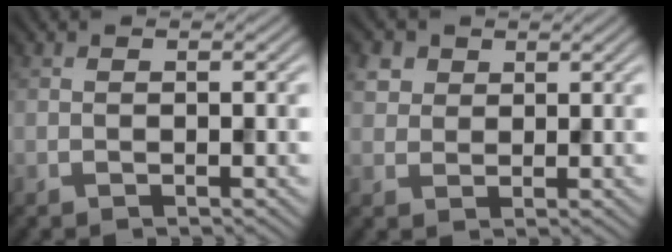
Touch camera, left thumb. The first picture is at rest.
{"total": 3.0, "force": [1.4, 2.4, 1.0], "torque": [-0.034, 0.000, 0.032]}